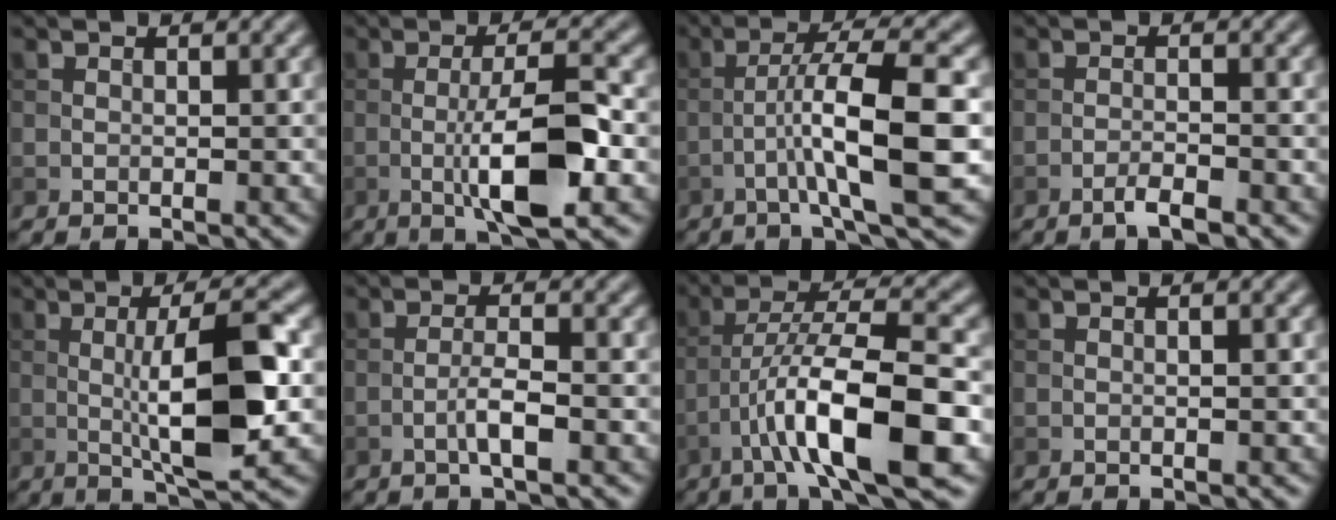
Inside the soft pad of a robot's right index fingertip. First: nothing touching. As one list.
[{"total": 7.7, "force": [-1.6, 1.8, 7.3], "torque": [-0.123, 0.004, -0.030]}, {"total": 8.1, "force": [-2.1, 0.9, 7.8], "torque": [-0.126, 0.022, -0.035]}, {"total": 2.1, "force": [-1.4, 0.3, 1.5], "torque": [-0.026, 0.005, -0.030]}, {"total": 8.5, "force": [-0.2, 1.8, 8.3], "torque": [-0.129, 0.000, -0.003]}, {"total": 2.2, "force": [-1.0, 0.3, 2.0], "torque": [-0.038, 0.007, -0.020]}, {"total": 10.5, "force": [-4.1, 2.2, 9.4], "torque": [-0.154, 0.019, -0.071]}, {"total": 0.8, "force": [0.0, 0.1, 0.8], "torque": [-0.012, 0.000, 0.000]}]